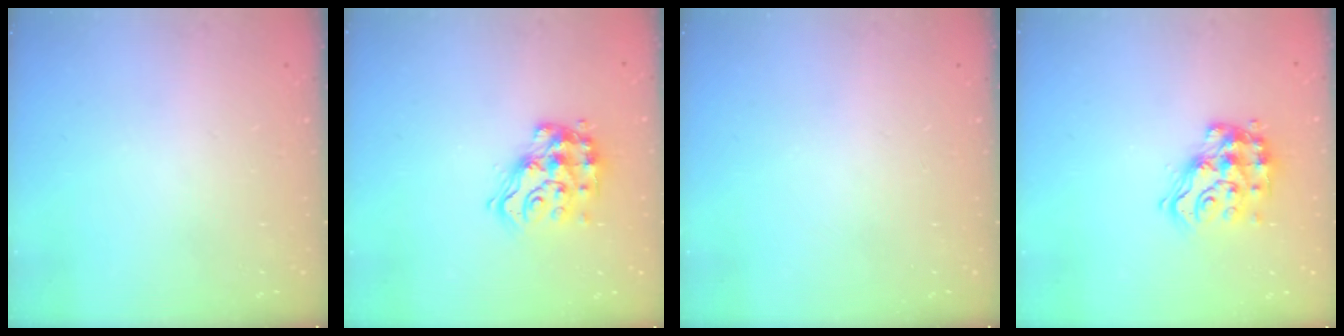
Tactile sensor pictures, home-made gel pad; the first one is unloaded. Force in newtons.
{"total": 15.4, "press": 15.4, "slide": 0.9}
{"total": 0.0}
{"total": 15.4, "press": 15.4, "slide": 0.9}